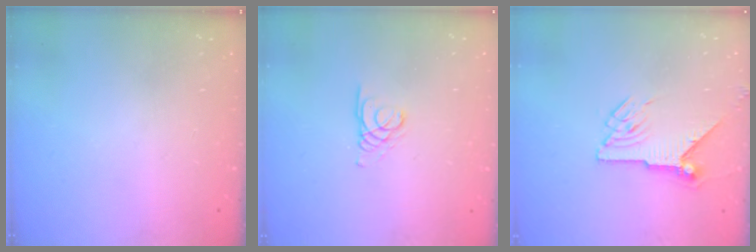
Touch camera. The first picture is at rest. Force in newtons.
{"total": 1.7, "press": 1.7, "slide": 0.2}
{"total": 8.0, "press": 8.0, "slide": 0.5}